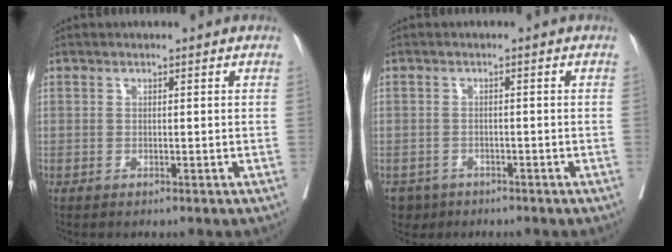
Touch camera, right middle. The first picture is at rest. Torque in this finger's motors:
{"motor_torque": [-0.04, -0.09, 0.00, 0.00]}